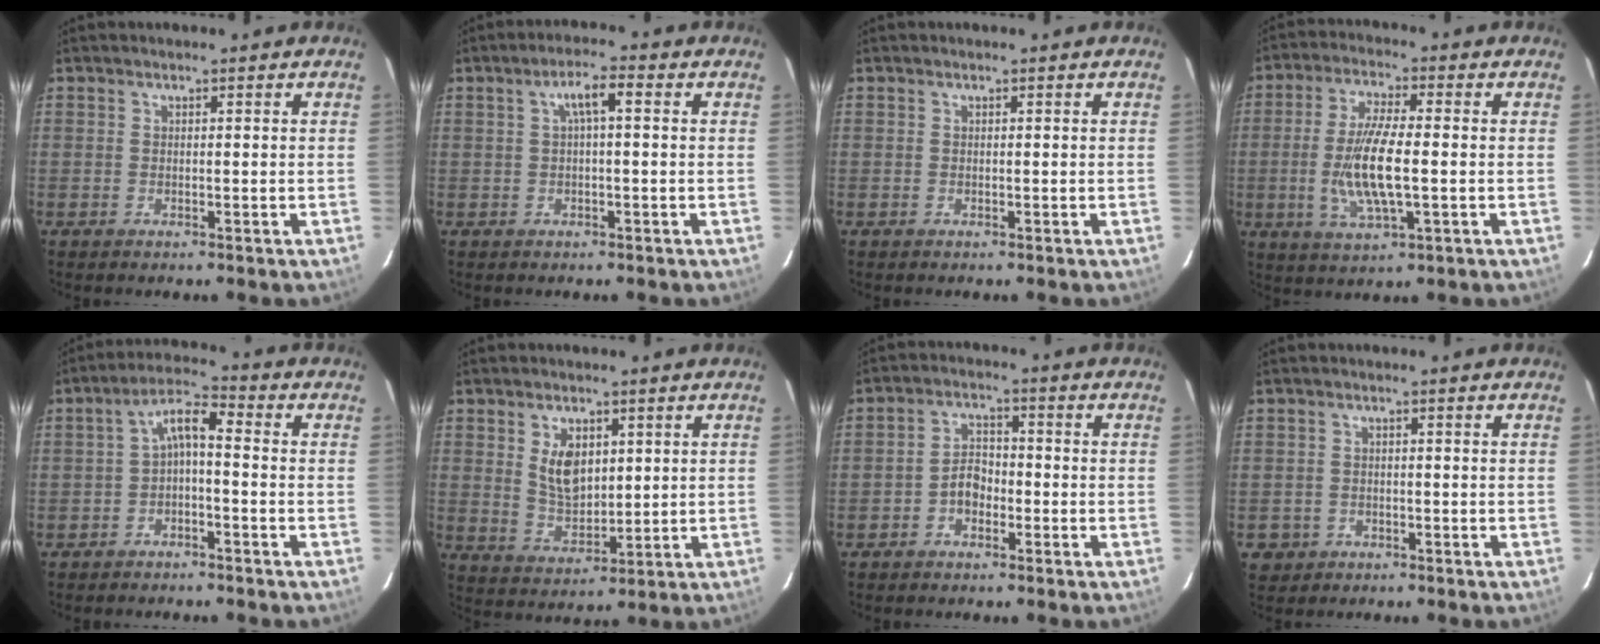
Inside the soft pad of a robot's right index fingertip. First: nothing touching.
{"total": 3.9, "force": [0.7, 0.7, 3.8], "torque": [-0.072, 0.013, 0.013]}
{"total": 0.0}
{"total": 10.9, "force": [-1.5, 2.7, 10.5], "torque": [-0.208, -0.008, -0.028]}
{"total": 4.8, "force": [-1.7, 1.6, 4.2], "torque": [-0.092, 0.019, -0.030]}
{"total": 7.6, "force": [2.4, 4.6, 5.6], "torque": [-0.102, 0.001, 0.055]}
{"total": 4.1, "force": [-1.9, 2.9, 2.2], "torque": [-0.041, 0.014, -0.033]}
{"total": 3.6, "force": [-1.3, 3.3, 0.6], "torque": [-0.028, 0.008, -0.016]}